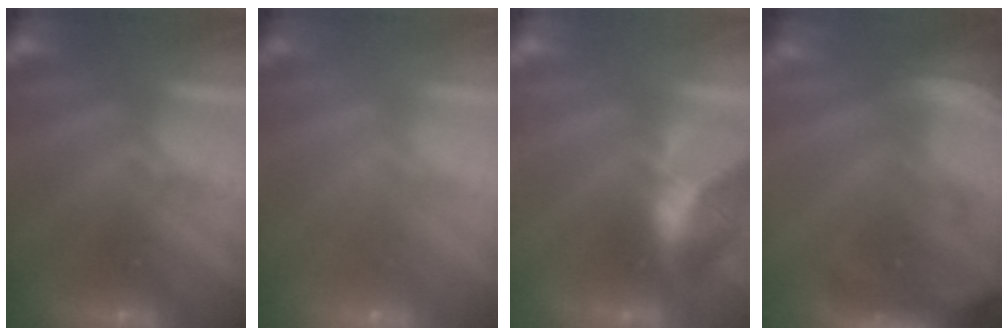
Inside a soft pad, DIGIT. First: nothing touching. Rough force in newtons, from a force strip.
{"total": 1.8}
{"total": 2.6}
{"total": 7.0}